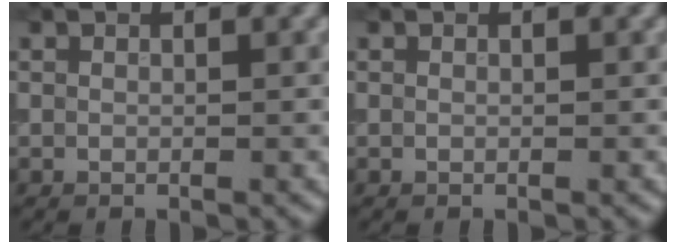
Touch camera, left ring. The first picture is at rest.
{"total": 0.0}